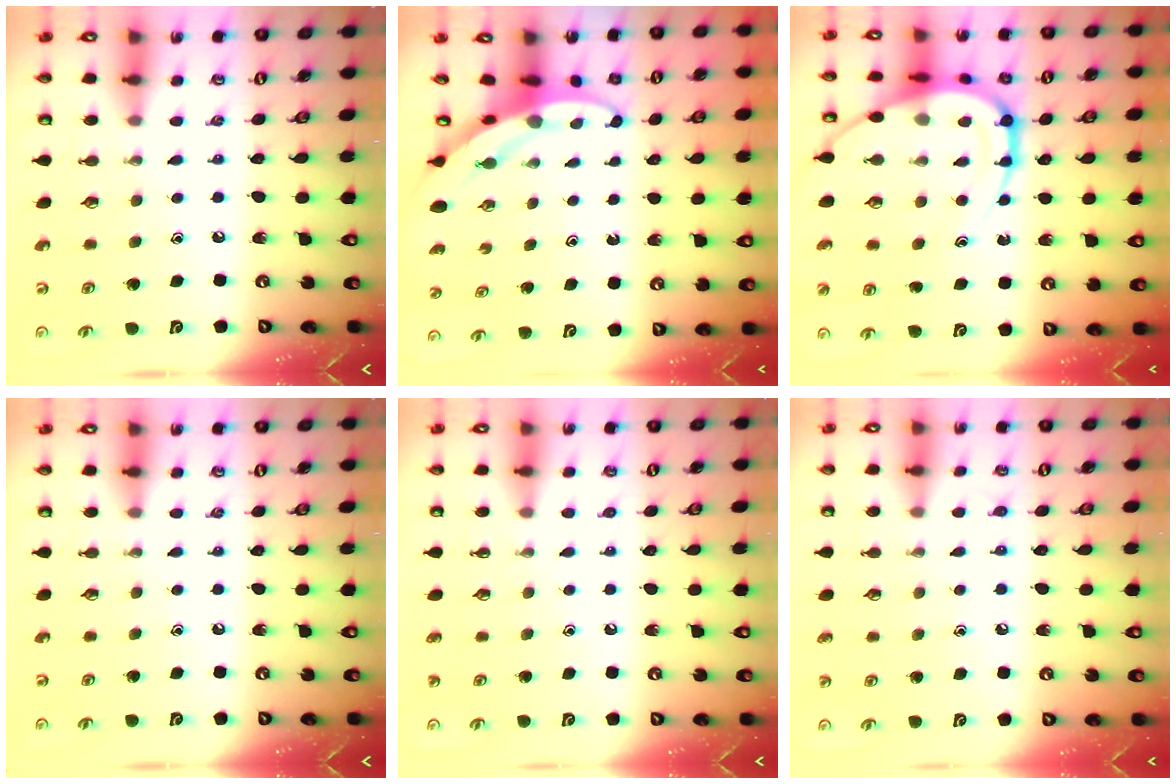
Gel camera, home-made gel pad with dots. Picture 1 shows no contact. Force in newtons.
{"total": 3.3, "press": 3.3, "slide": 0.2}
{"total": 15.9, "press": 15.9, "slide": 1.5}
{"total": 0.0}
{"total": 0.9, "press": 0.9, "slide": 0.0}
{"total": 4.9, "press": 4.9, "slide": 0.8}